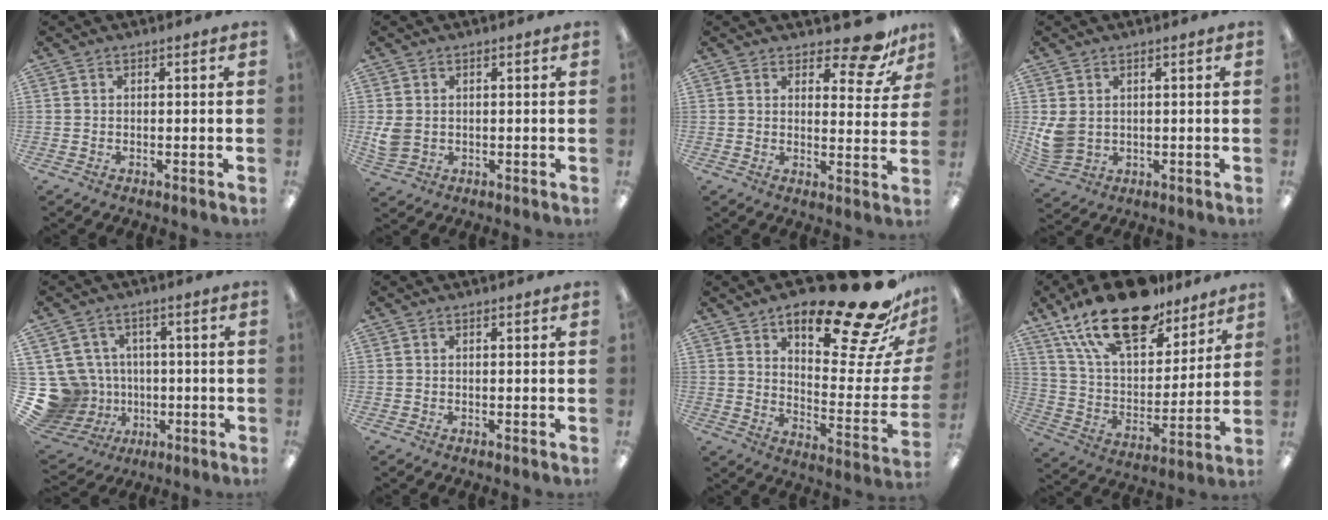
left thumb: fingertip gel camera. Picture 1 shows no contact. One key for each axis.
{"total": 3.8, "fx": 0.5, "fy": 3.2, "fz": 2.1, "tx": -0.038, "ty": 0.000, "tz": 0.011}
{"total": 9.5, "fx": 7.4, "fy": 3.2, "fz": 4.9, "tx": -0.054, "ty": -0.051, "tz": 0.126}
{"total": 5.4, "fx": 1.5, "fy": 4.3, "fz": 3.0, "tx": -0.064, "ty": -0.006, "tz": 0.032}
{"total": 14.0, "fx": -1.2, "fy": 13.2, "fz": 4.3, "tx": -0.138, "ty": 0.000, "tz": -0.001}
{"total": 0.0}
{"total": 25.2, "fx": 19.0, "fy": 6.3, "fz": 15.3, "tx": -0.201, "ty": -0.135, "tz": 0.295}
{"total": 22.3, "fx": 15.7, "fy": 9.8, "fz": 12.4, "tx": -0.223, "ty": -0.083, "tz": 0.280}